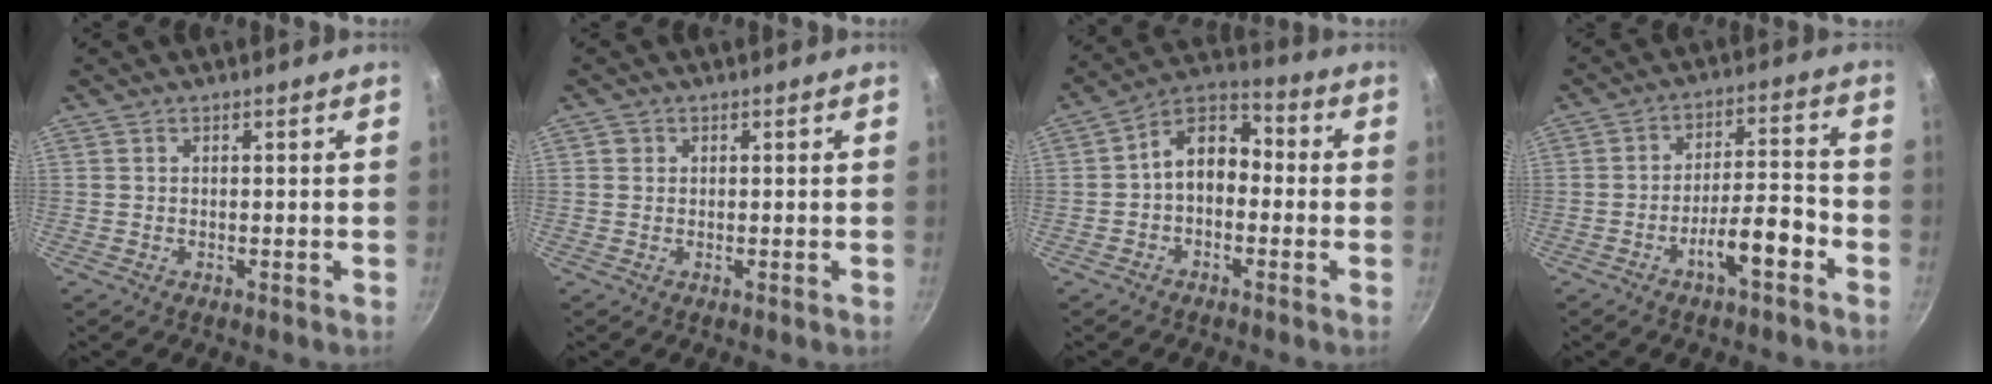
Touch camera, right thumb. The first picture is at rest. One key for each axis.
{"total": 1.0, "fx": 0.2, "fy": 0.9, "fz": 0.2, "tx": 0.000, "ty": 0.002, "tz": 0.000}
{"total": 10.0, "fx": -0.9, "fy": 7.1, "fz": 7.0, "tx": -0.083, "ty": 0.047, "tz": -0.036}
{"total": 8.9, "fx": -4.6, "fy": 2.6, "fz": 7.2, "tx": -0.104, "ty": 0.046, "tz": -0.072}